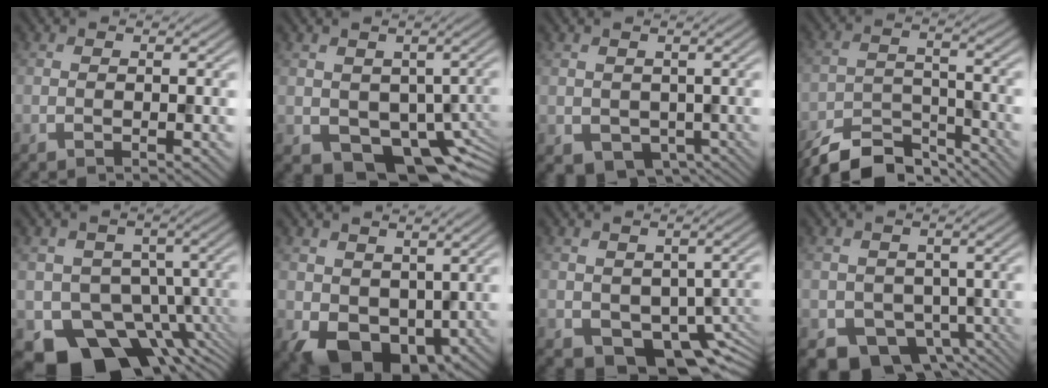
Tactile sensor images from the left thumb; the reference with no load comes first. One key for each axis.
{"total": 9.1, "fx": -2.7, "fy": 6.2, "fz": 6.0, "tx": -0.087, "ty": -0.043, "tz": -0.028}
{"total": 3.3, "fx": -0.4, "fy": 3.0, "fz": 1.4, "tx": -0.035, "ty": -0.026, "tz": 0.006}
{"total": 7.9, "fx": -7.3, "fy": 2.1, "fz": 2.1, "tx": -0.035, "ty": -0.009, "tz": -0.136}
{"total": 11.4, "fx": -5.2, "fy": 8.7, "fz": 5.3, "tx": -0.065, "ty": -0.037, "tz": -0.086}
{"total": 7.6, "fx": -0.3, "fy": 6.0, "fz": 4.6, "tx": -0.094, "ty": -0.033, "tz": 0.003}
{"total": 8.3, "fx": -3.0, "fy": 5.5, "fz": 5.3, "tx": -0.074, "ty": -0.039, "tz": -0.029}
{"total": 5.5, "fx": -1.9, "fy": 4.7, "fz": 2.1, "tx": -0.035, "ty": -0.030, "tz": -0.026}